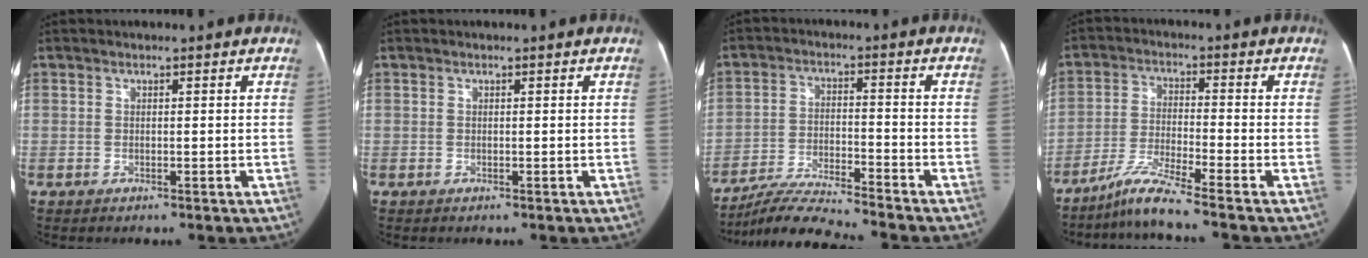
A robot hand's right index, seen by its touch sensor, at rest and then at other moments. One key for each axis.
{"total": 0.0}
{"total": 9.3, "fx": -8.9, "fy": -1.2, "fz": 2.2, "tx": -0.043, "ty": -0.005, "tz": -0.165}
{"total": 6.6, "fx": -5.8, "fy": -1.4, "fz": 2.9, "tx": -0.063, "ty": -0.025, "tz": -0.113}